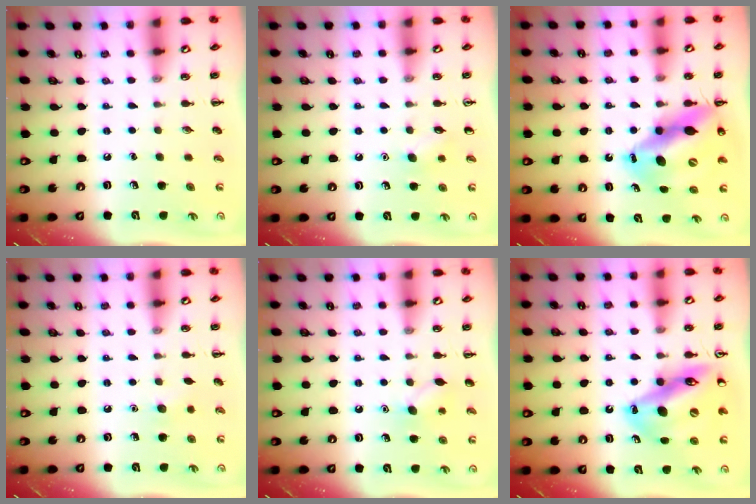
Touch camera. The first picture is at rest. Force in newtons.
{"total": 5.4, "press": 5.2, "slide": 1.5}
{"total": 15.9, "press": 15.1, "slide": 4.7}
{"total": 4.6, "press": 4.4, "slide": 1.3}
{"total": 7.5, "press": 7.3, "slide": 1.8}
{"total": 16.9, "press": 16.3, "slide": 4.5}